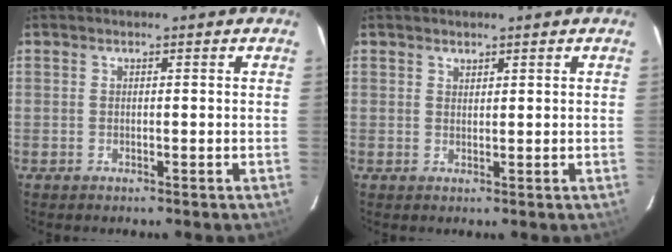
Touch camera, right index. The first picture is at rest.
{"total": 1.1, "force": [0.9, 0.5, 0.1], "torque": [-0.002, 0.002, 0.017]}